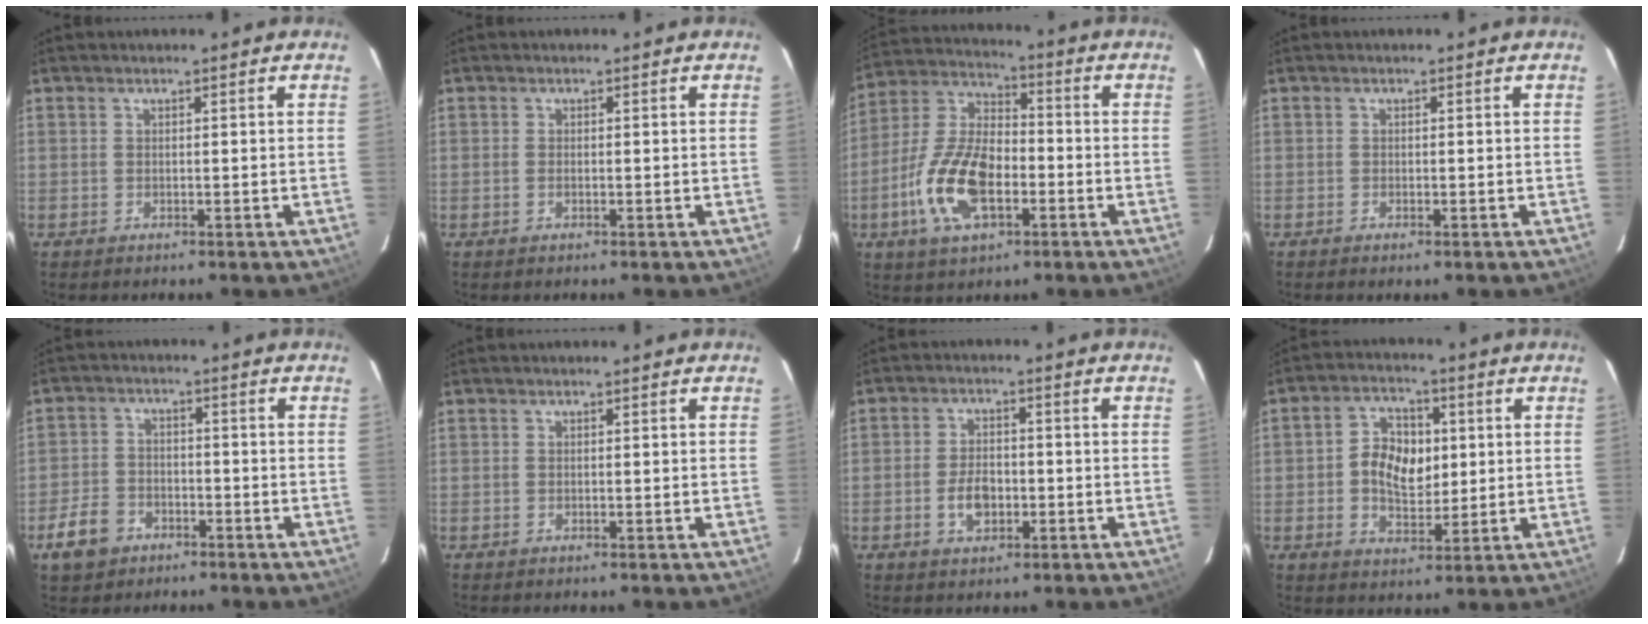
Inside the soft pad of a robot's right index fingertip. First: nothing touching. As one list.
[{"total": 0.6, "force": [-0.2, 0.3, 0.5], "torque": [-0.011, 0.000, -0.004]}, {"total": 15.4, "force": [-5.2, 7.5, 12.4], "torque": [-0.265, 0.004, -0.096]}, {"total": 0.7, "force": [-0.5, 0.2, 0.5], "torque": [-0.010, -0.002, -0.010]}, {"total": 7.0, "force": [-4.0, 5.1, 2.6], "torque": [-0.075, 0.014, -0.066]}, {"total": 0.0}, {"total": 5.4, "force": [-1.7, 3.3, 3.9], "torque": [-0.080, 0.005, -0.026]}, {"total": 8.6, "force": [0.6, 6.1, 6.1], "torque": [-0.116, 0.016, 0.012]}]